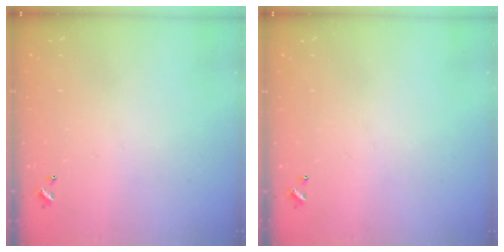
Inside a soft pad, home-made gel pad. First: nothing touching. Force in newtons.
{"total": 0.0}